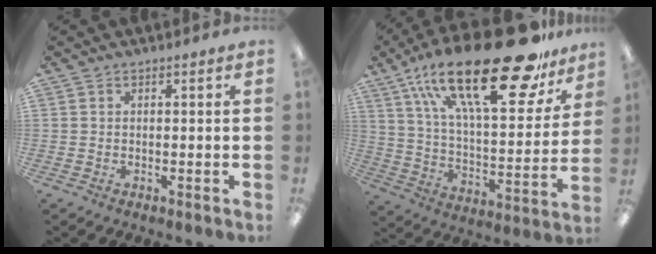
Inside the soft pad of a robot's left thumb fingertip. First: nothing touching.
{"total": 32.2, "force": [20.0, 10.9, 22.7], "torque": [-0.364, -0.113, 0.329]}